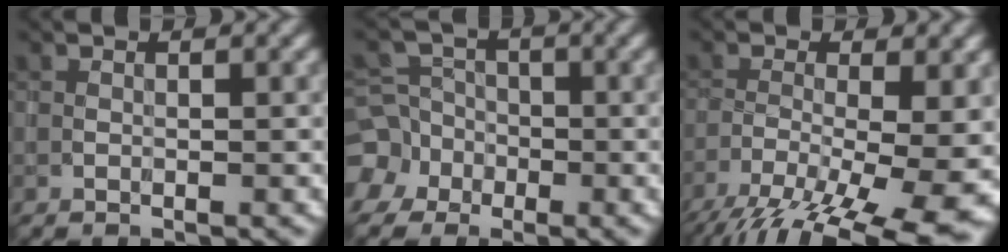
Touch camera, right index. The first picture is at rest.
{"total": 7.3, "force": [-3.0, 6.5, 1.4], "torque": [-0.025, -0.002, -0.077]}
{"total": 12.3, "force": [-6.5, 3.9, 9.6], "torque": [-0.169, -0.016, -0.093]}